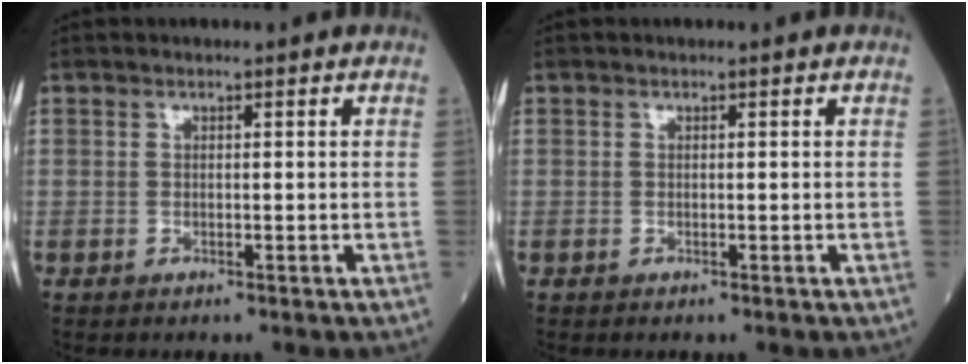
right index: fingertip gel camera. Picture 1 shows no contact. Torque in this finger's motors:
{"motor_torque": [0.02, 0.17, 0.06, 0.01]}